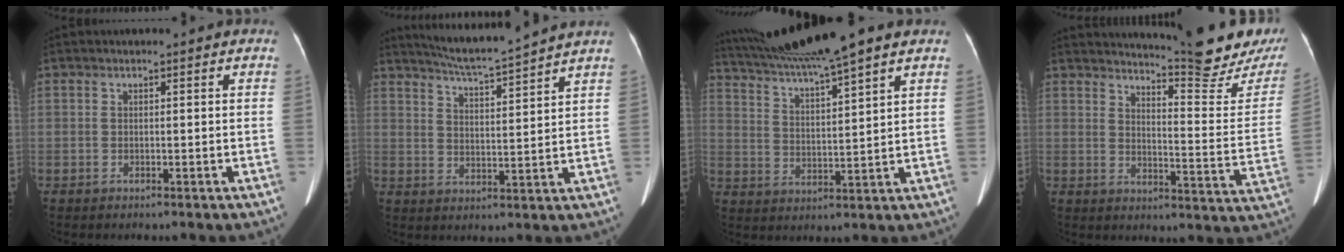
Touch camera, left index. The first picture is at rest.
{"total": 11.0, "force": [10.0, -1.4, 4.2], "torque": [-0.078, 0.003, 0.156]}
{"total": 14.8, "force": [12.4, -1.1, 7.9], "torque": [-0.149, 0.018, 0.210]}
{"total": 17.9, "force": [16.7, -0.4, 6.4], "torque": [-0.097, -0.102, 0.202]}